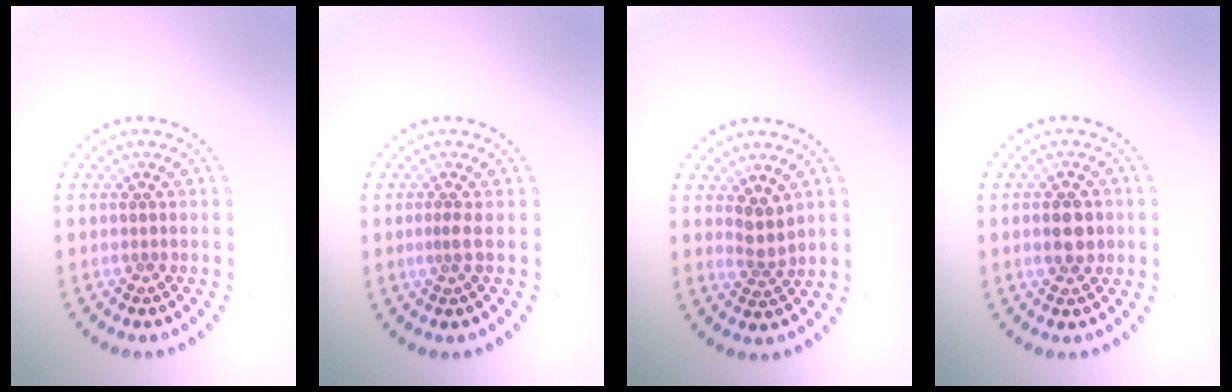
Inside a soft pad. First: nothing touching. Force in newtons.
{"total": 0.8, "press": 0.4, "slide": 0.6}
{"total": 2.1, "press": 1.7, "slide": 1.3}
{"total": 2.9, "press": 2.9, "slide": 0.0}